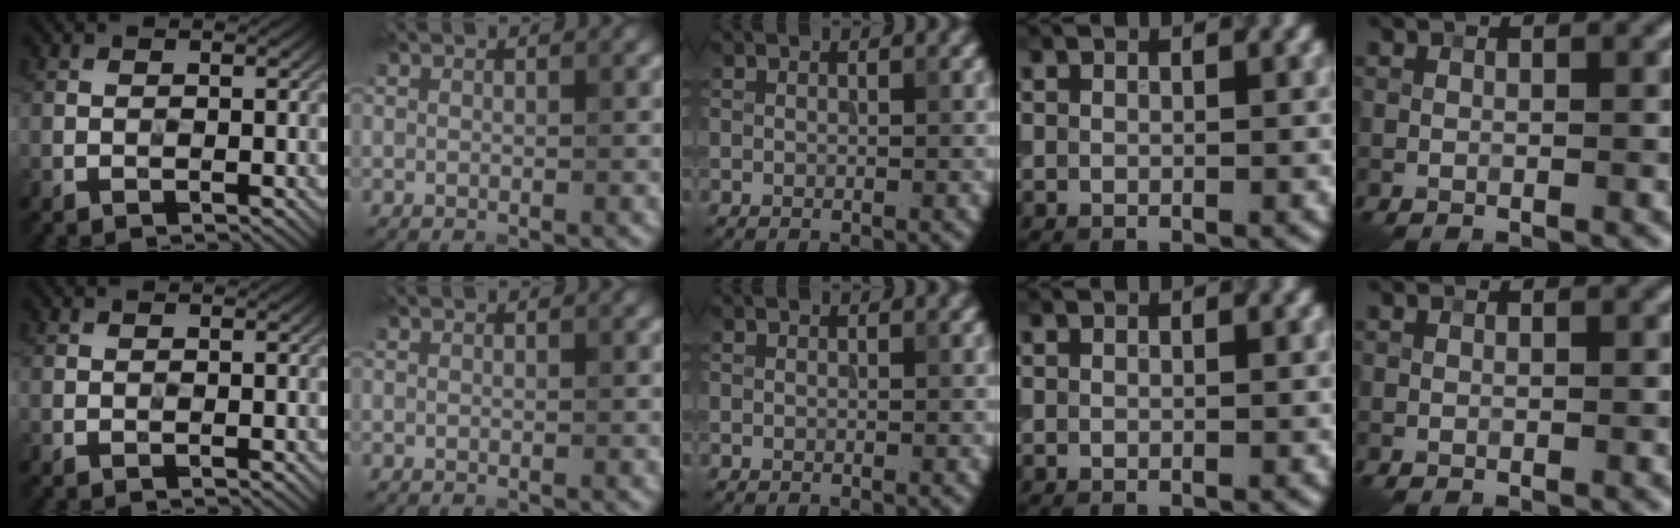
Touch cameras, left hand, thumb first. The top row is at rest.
{}